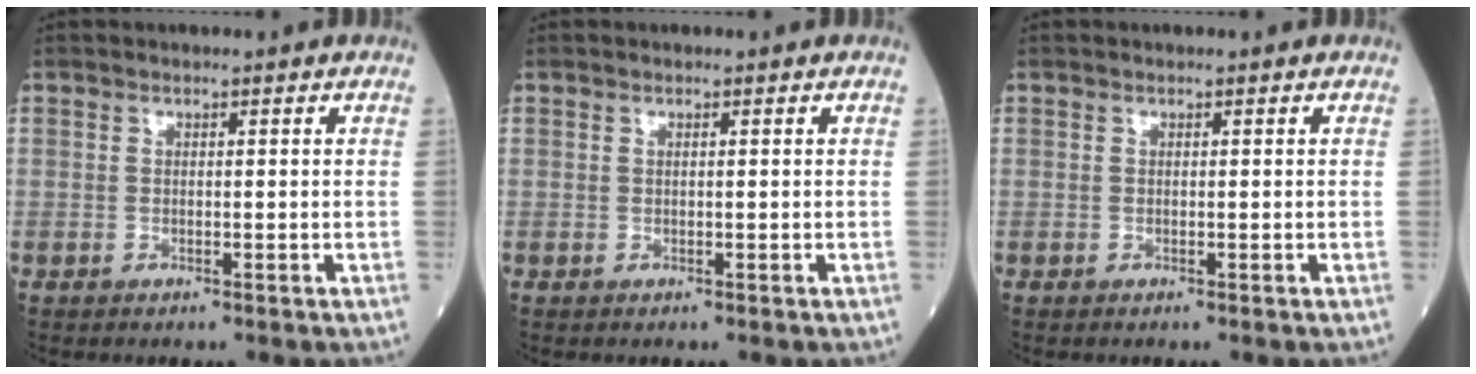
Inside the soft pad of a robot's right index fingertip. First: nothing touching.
{"total": 0.0}
{"total": 0.0}